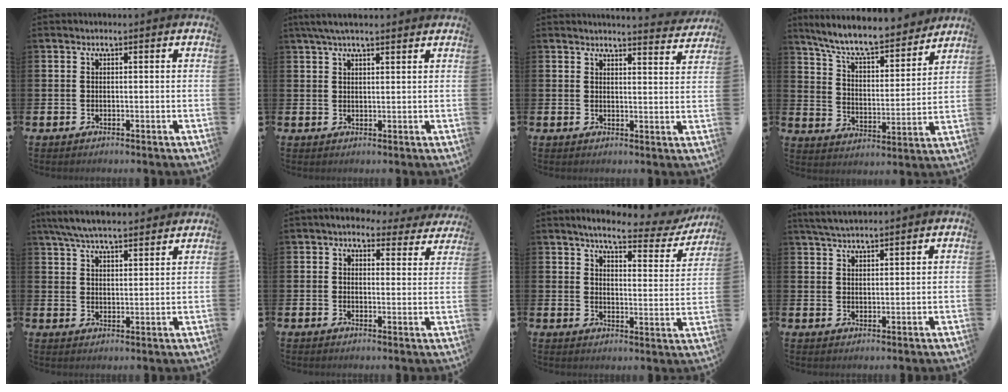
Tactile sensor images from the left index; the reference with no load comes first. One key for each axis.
{"total": 3.7, "fx": 3.1, "fy": 0.7, "fz": 2.0, "tx": -0.039, "ty": -0.003, "tz": 0.056}
{"total": 3.7, "fx": 3.7, "fy": -0.1, "fz": 0.1, "tx": 0.000, "ty": -0.027, "tz": 0.064}
{"total": 9.1, "fx": 8.3, "fy": 1.4, "fz": 3.4, "tx": -0.095, "ty": -0.060, "tz": 0.142}
{"total": 6.7, "fx": 6.3, "fy": 0.8, "fz": 2.0, "tx": -0.059, "ty": -0.023, "tz": 0.117}
{"total": 4.0, "fx": 3.5, "fy": 1.8, "fz": 0.9, "tx": -0.019, "ty": -0.018, "tz": 0.058}
{"total": 5.1, "fx": 4.4, "fy": 1.1, "fz": 2.4, "tx": -0.053, "ty": -0.031, "tz": 0.065}
{"total": 3.8, "fx": 3.7, "fy": 0.6, "fz": 1.0, "tx": -0.023, "ty": -0.010, "tz": 0.067}